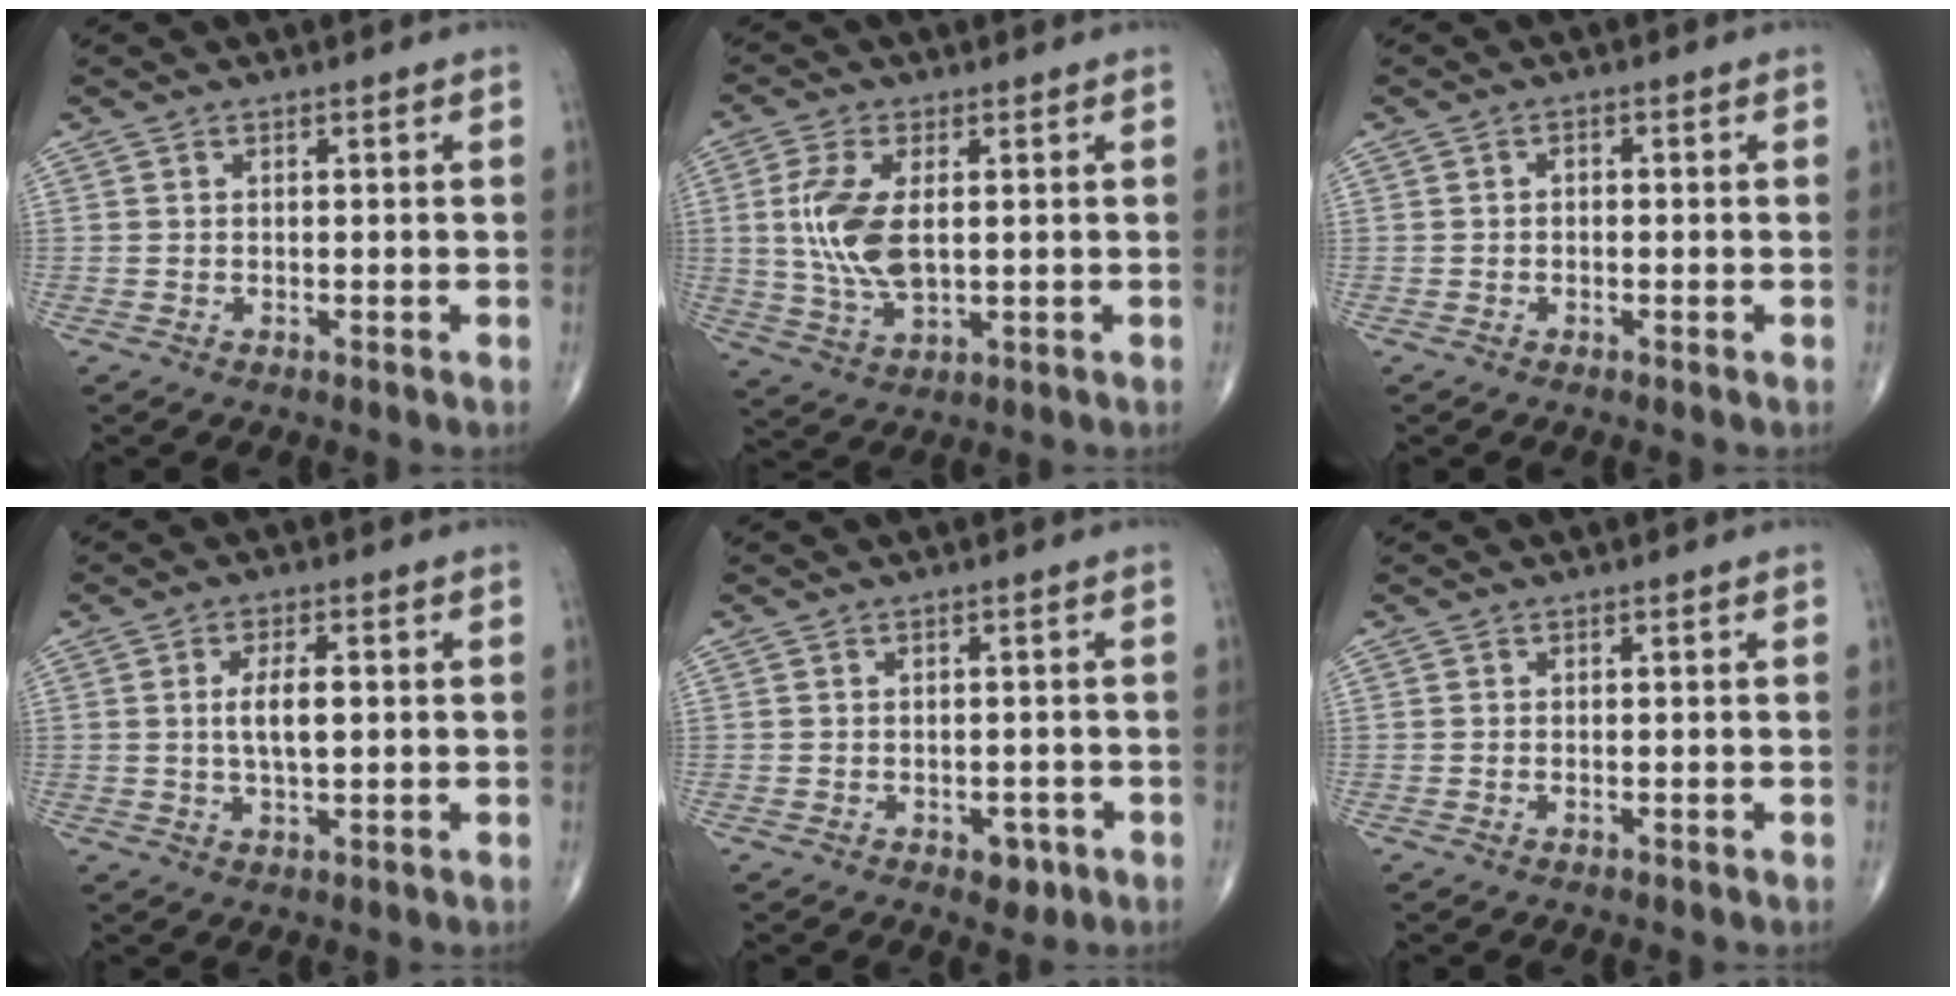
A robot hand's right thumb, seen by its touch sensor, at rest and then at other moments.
{"total": 10.2, "force": [1.1, 5.1, 8.8], "torque": [-0.193, -0.010, 0.028]}
{"total": 1.0, "force": [-0.2, 0.7, 0.7], "torque": [-0.007, 0.004, -0.006]}
{"total": 5.5, "force": [0.4, 2.2, 5.0], "torque": [-0.092, -0.002, 0.007]}
{"total": 2.9, "force": [-1.4, 1.9, 1.7], "torque": [-0.005, 0.004, -0.014]}
{"total": 0.0}